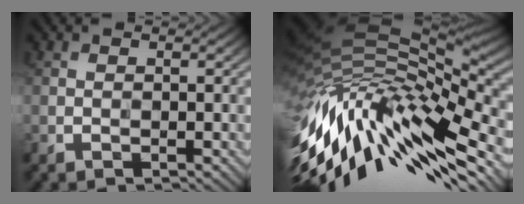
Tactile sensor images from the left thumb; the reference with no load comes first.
{"total": 15.9, "force": [-5.9, 5.9, 13.6], "torque": [-0.289, -0.018, -0.103]}